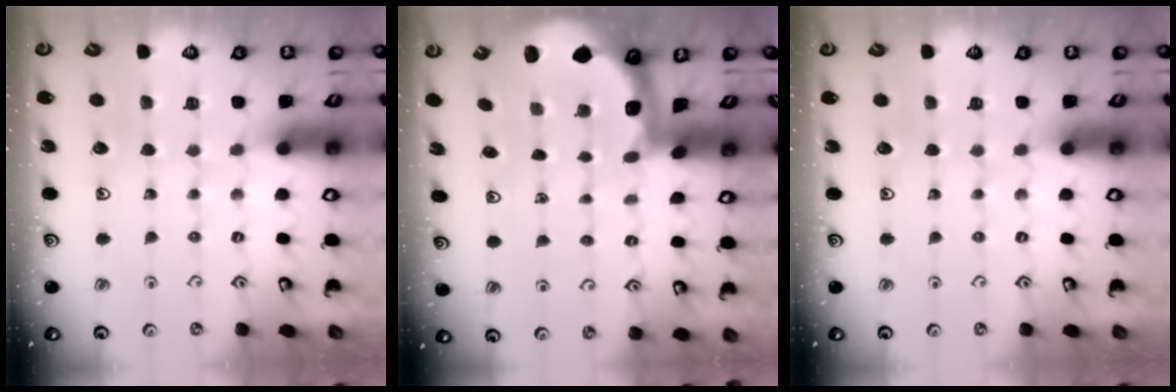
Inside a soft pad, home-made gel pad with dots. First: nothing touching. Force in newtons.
{"total": 1.5, "press": 1.5, "slide": 0.2}
{"total": 0.0}